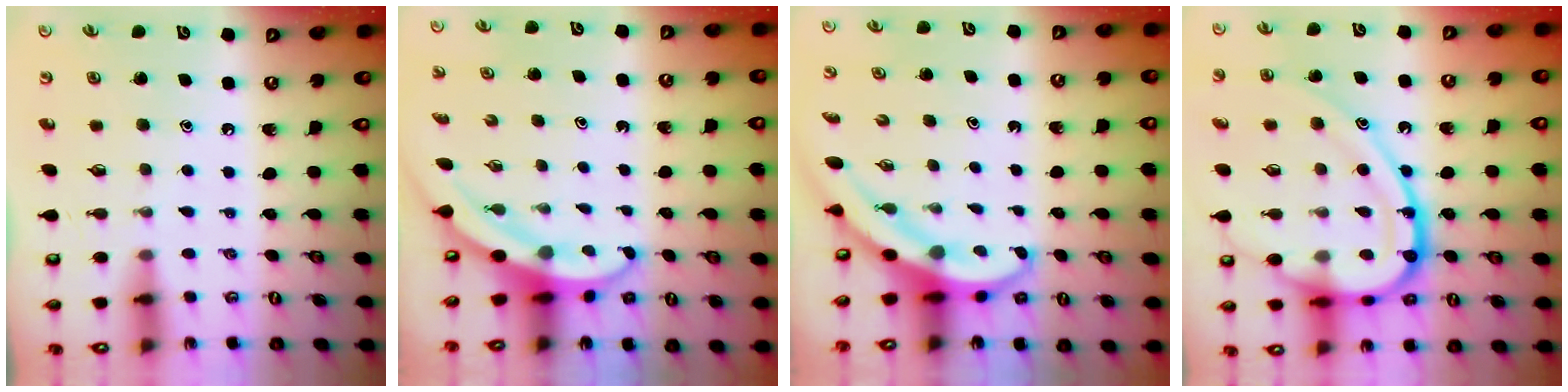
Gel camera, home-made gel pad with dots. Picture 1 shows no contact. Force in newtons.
{"total": 3.3, "press": 3.3, "slide": 0.0}
{"total": 3.8, "press": 3.8, "slide": 0.2}
{"total": 22.9, "press": 22.7, "slide": 2.3}